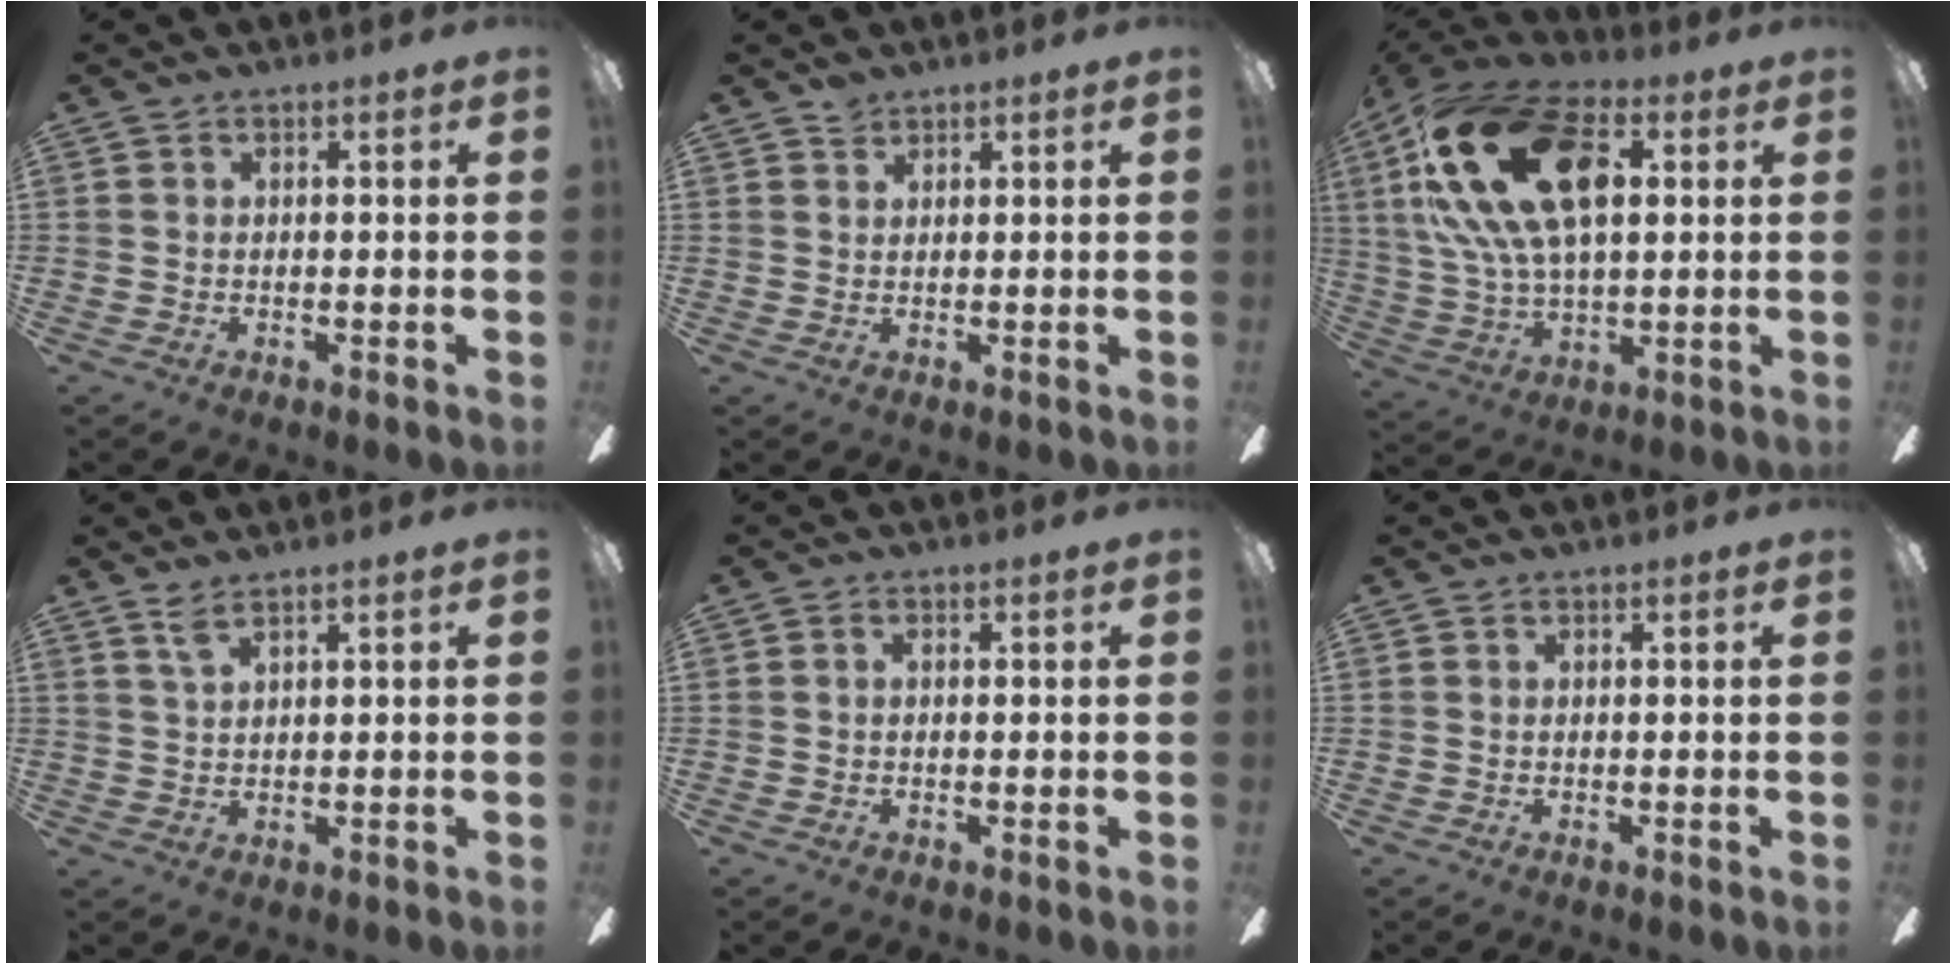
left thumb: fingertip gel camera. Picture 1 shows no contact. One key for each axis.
{"total": 1.8, "fx": 1.6, "fy": 0.7, "fz": 0.2, "tx": -0.005, "ty": -0.004, "tz": 0.032}
{"total": 25.4, "fx": 8.0, "fy": 14.3, "fz": 19.4, "tx": -0.397, "ty": 0.004, "tz": 0.135}
{"total": 3.1, "fx": 2.4, "fy": 0.6, "fz": 1.8, "tx": -0.043, "ty": -0.001, "tz": 0.045}
{"total": 0.5, "fx": 0.1, "fy": 0.3, "fz": 0.4, "tx": -0.007, "ty": 0.003, "tz": 0.000}
{"total": 0.0}